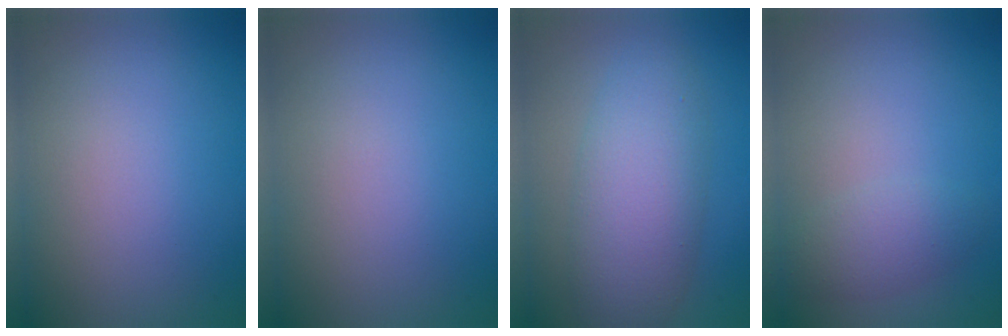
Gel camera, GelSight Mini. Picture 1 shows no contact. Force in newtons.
{"total": 0.0}
{"total": 6.7, "press": 6.7, "slide": 0.1}
{"total": 2.2, "press": 2.2, "slide": 0.0}